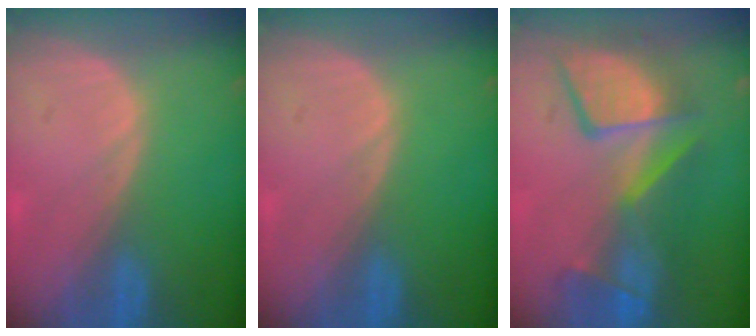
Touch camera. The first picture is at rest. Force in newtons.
{"total": 0.0}
{"total": 10.2, "press": 9.8, "slide": 2.9}